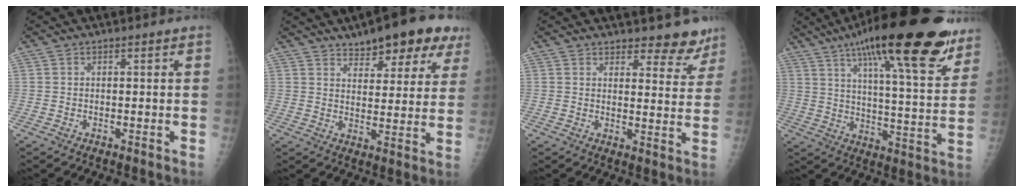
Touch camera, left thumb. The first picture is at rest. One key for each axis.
{"total": 13.3, "fx": 9.1, "fy": 5.4, "fz": 8.2, "tx": -0.067, "ty": -0.032, "tz": 0.121}
{"total": 7.5, "fx": 6.7, "fy": 2.9, "fz": 1.5, "tx": 0.019, "ty": -0.048, "tz": 0.073}
{"total": 27.9, "fx": 17.4, "fy": 6.7, "fz": 20.8, "tx": -0.291, "ty": -0.037, "tz": 0.257}